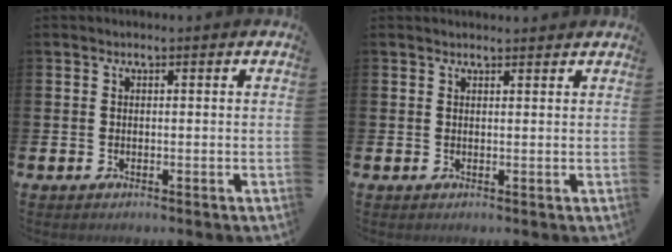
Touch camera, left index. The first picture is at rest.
{"total": 1.1, "force": [1.1, 0.1, 0.1], "torque": [0.010, -0.003, 0.017]}